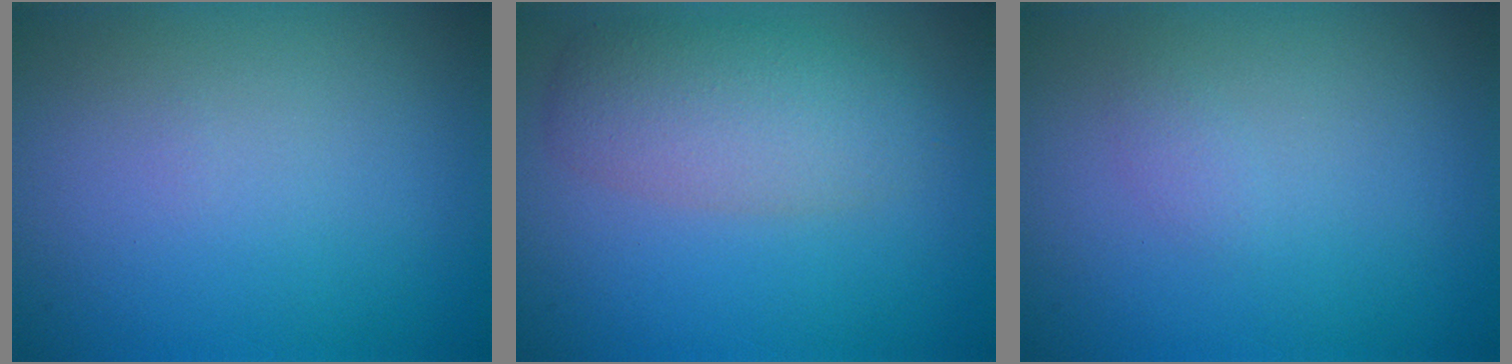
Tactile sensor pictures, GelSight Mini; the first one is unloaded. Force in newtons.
{"total": 4.3, "press": 4.3, "slide": 0.1}
{"total": 0.7, "press": 0.7, "slide": 0.1}